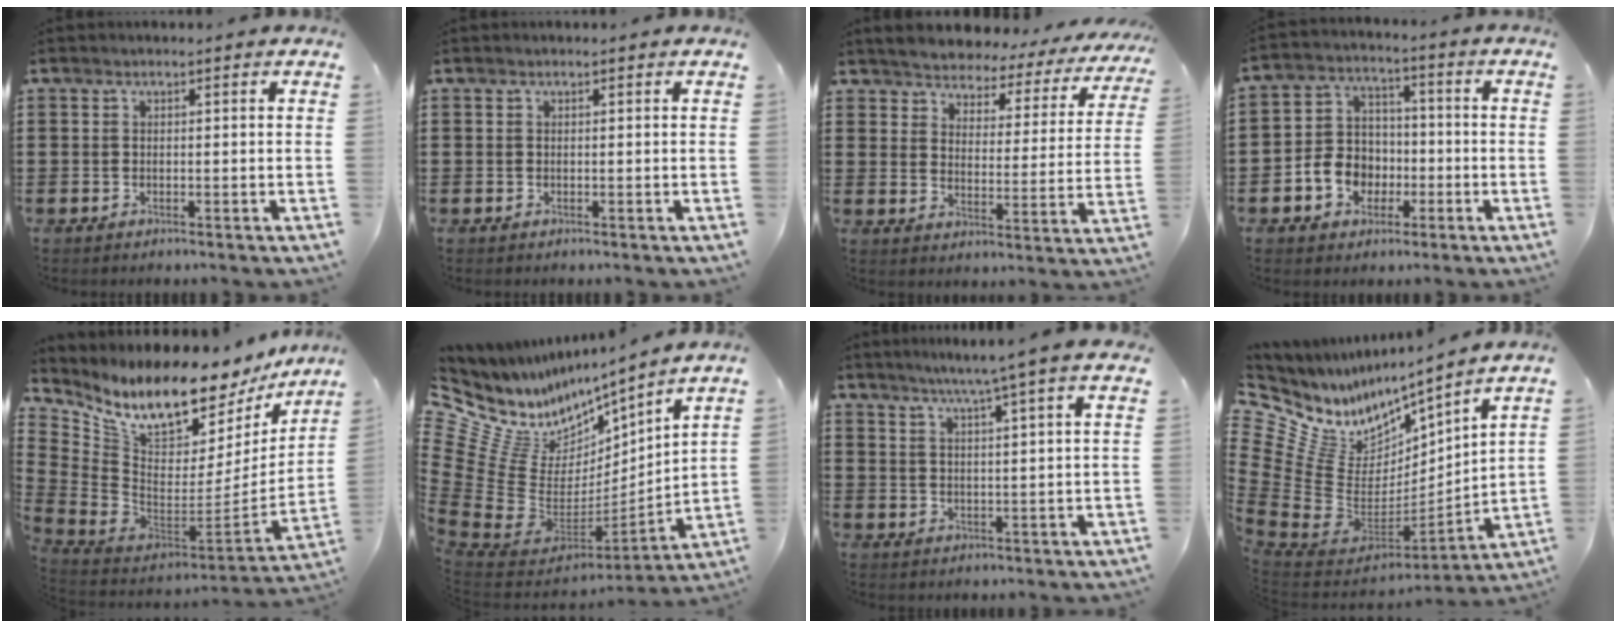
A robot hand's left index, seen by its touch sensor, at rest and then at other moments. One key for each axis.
{"total": 0.0}
{"total": 3.4, "fx": 3.4, "fy": 0.3, "fz": -0.3, "tx": -0.021, "ty": -0.033, "tz": 0.050}
{"total": 7.1, "fx": -2.6, "fy": 6.1, "fz": 2.5, "tx": -0.070, "ty": 0.022, "tz": -0.050}
{"total": 11.2, "fx": 8.8, "fy": 3.7, "fz": 5.8, "tx": -0.134, "ty": -0.085, "tz": 0.152}
{"total": 9.8, "fx": 3.4, "fy": 8.1, "fz": 4.3, "tx": -0.154, "ty": -0.055, "tz": 0.053}
{"total": 5.2, "fx": 4.1, "fy": -1.2, "fz": 2.9, "tx": -0.067, "ty": -0.017, "tz": 0.068}
{"total": 9.8, "fx": 3.8, "fy": 7.6, "fz": 4.9, "tx": -0.159, "ty": -0.057, "tz": 0.061}